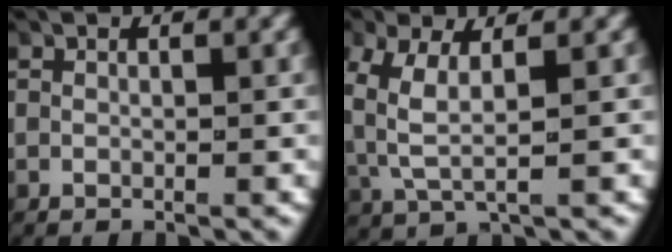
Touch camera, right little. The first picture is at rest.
{"total": 4.1, "force": [0.6, 2.2, 3.4], "torque": [-0.089, -0.013, 0.020]}